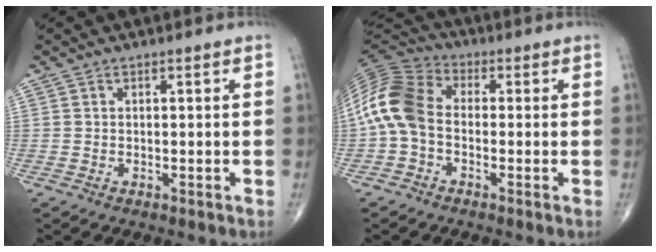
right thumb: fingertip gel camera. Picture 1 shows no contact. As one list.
[{"total": 11.6, "force": [-1.2, 8.0, 8.3], "torque": [-0.167, 0.029, -0.039]}]